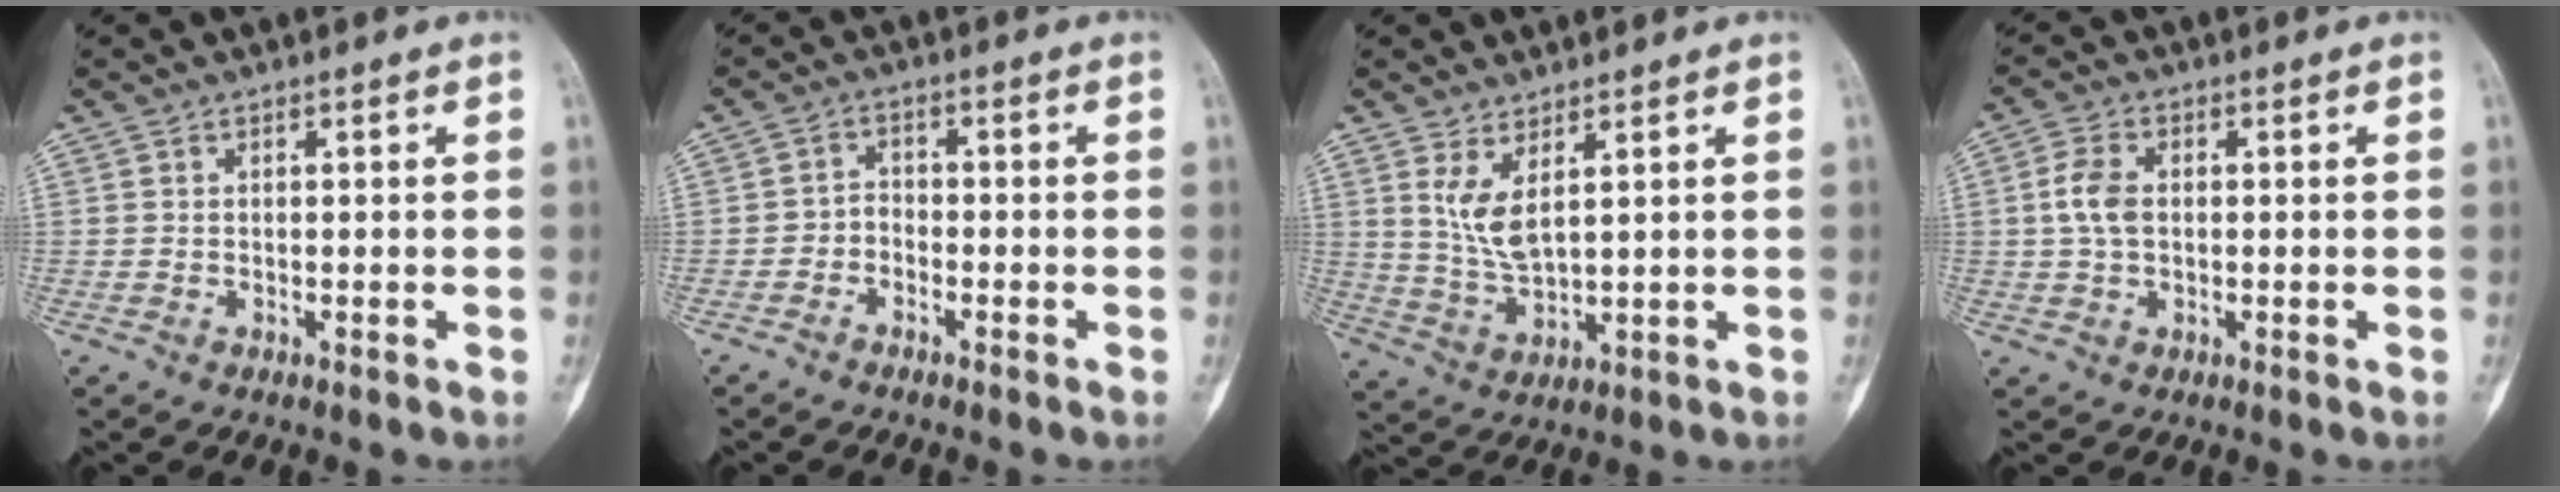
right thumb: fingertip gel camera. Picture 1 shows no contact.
{"total": 2.2, "force": [-1.4, 1.5, 0.9], "torque": [-0.003, 0.019, -0.030]}
{"total": 6.3, "force": [2.9, 2.2, 5.2], "torque": [-0.106, -0.029, 0.072]}
{"total": 5.2, "force": [0.5, 3.3, 3.9], "torque": [-0.083, 0.007, 0.006]}